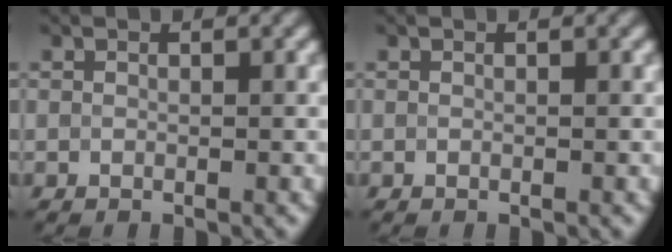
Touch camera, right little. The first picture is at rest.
{"total": 0.0}